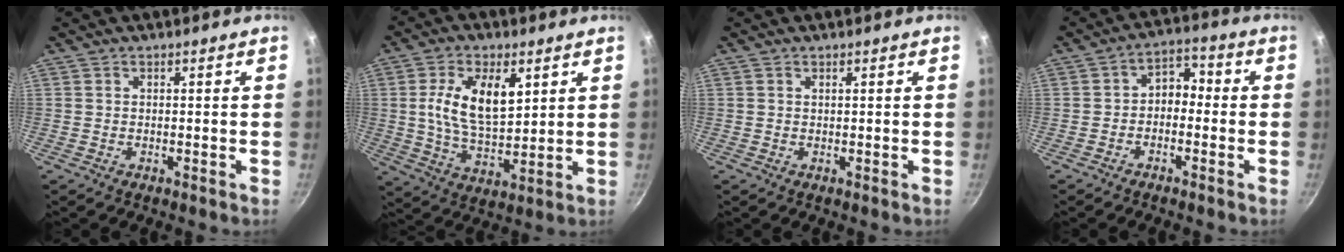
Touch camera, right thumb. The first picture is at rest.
{"total": 13.2, "force": [3.6, 7.0, 10.5], "torque": [-0.173, -0.017, 0.066]}
{"total": 0.0}
{"total": 5.0, "force": [-1.1, 3.6, 3.3], "torque": [-0.022, 0.029, -0.029]}